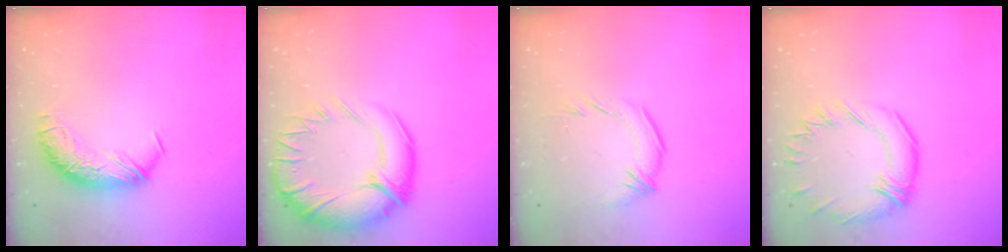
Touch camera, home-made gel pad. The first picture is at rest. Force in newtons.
{"total": 12.7, "press": 11.4, "slide": 5.6}
{"total": 1.9, "press": 1.0, "slide": 1.7}
{"total": 2.6, "press": 2.2, "slide": 1.3}